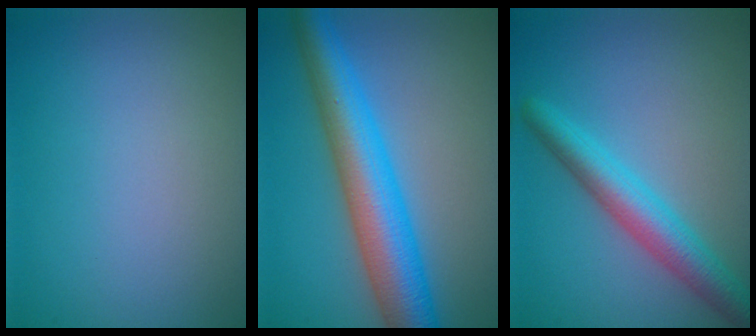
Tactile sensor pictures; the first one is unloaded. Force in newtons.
{"total": 8.3, "press": 8.3, "slide": 0.2}
{"total": 4.7, "press": 4.7, "slide": 0.1}